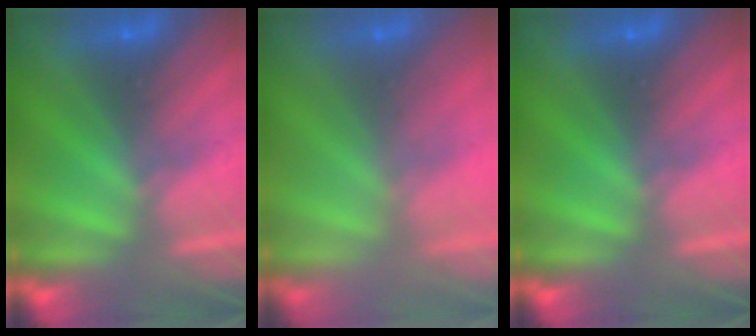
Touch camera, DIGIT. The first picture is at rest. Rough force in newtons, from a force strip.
{"total": 2.7}
{"total": 0.0}